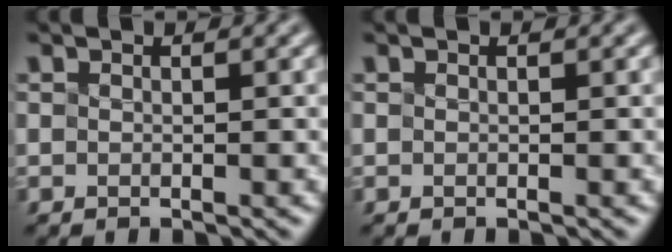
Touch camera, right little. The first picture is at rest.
{"total": 0.0}